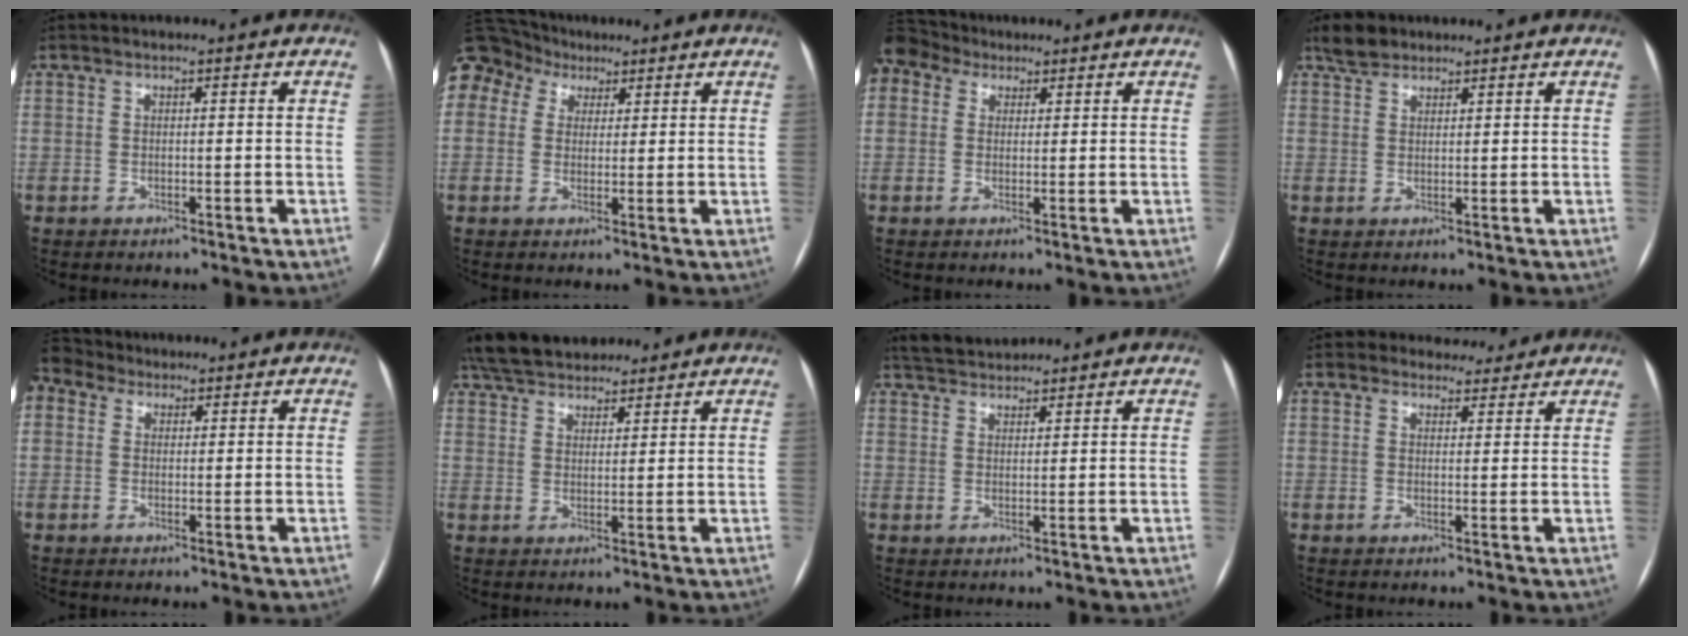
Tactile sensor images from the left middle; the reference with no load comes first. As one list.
[{"total": 13.8, "force": [7.5, 10.7, 4.5], "torque": [-0.143, 0.076, 0.146]}, {"total": 7.0, "force": [4.7, 4.7, 2.1], "torque": [-0.054, 0.045, 0.096]}, {"total": 3.3, "force": [2.8, 1.6, 0.8], "torque": [-0.021, 0.015, 0.051]}, {"total": 2.8, "force": [1.0, 2.4, 1.0], "torque": [-0.029, 0.014, 0.021]}, {"total": 13.6, "force": [11.8, 4.8, 4.8], "torque": [-0.090, 0.041, 0.192]}, {"total": 5.1, "force": [4.9, 1.0, 1.1], "torque": [-0.023, 0.029, 0.088]}, {"total": 4.1, "force": [3.7, 1.8, -0.2], "torque": [0.011, 0.002, 0.041]}]